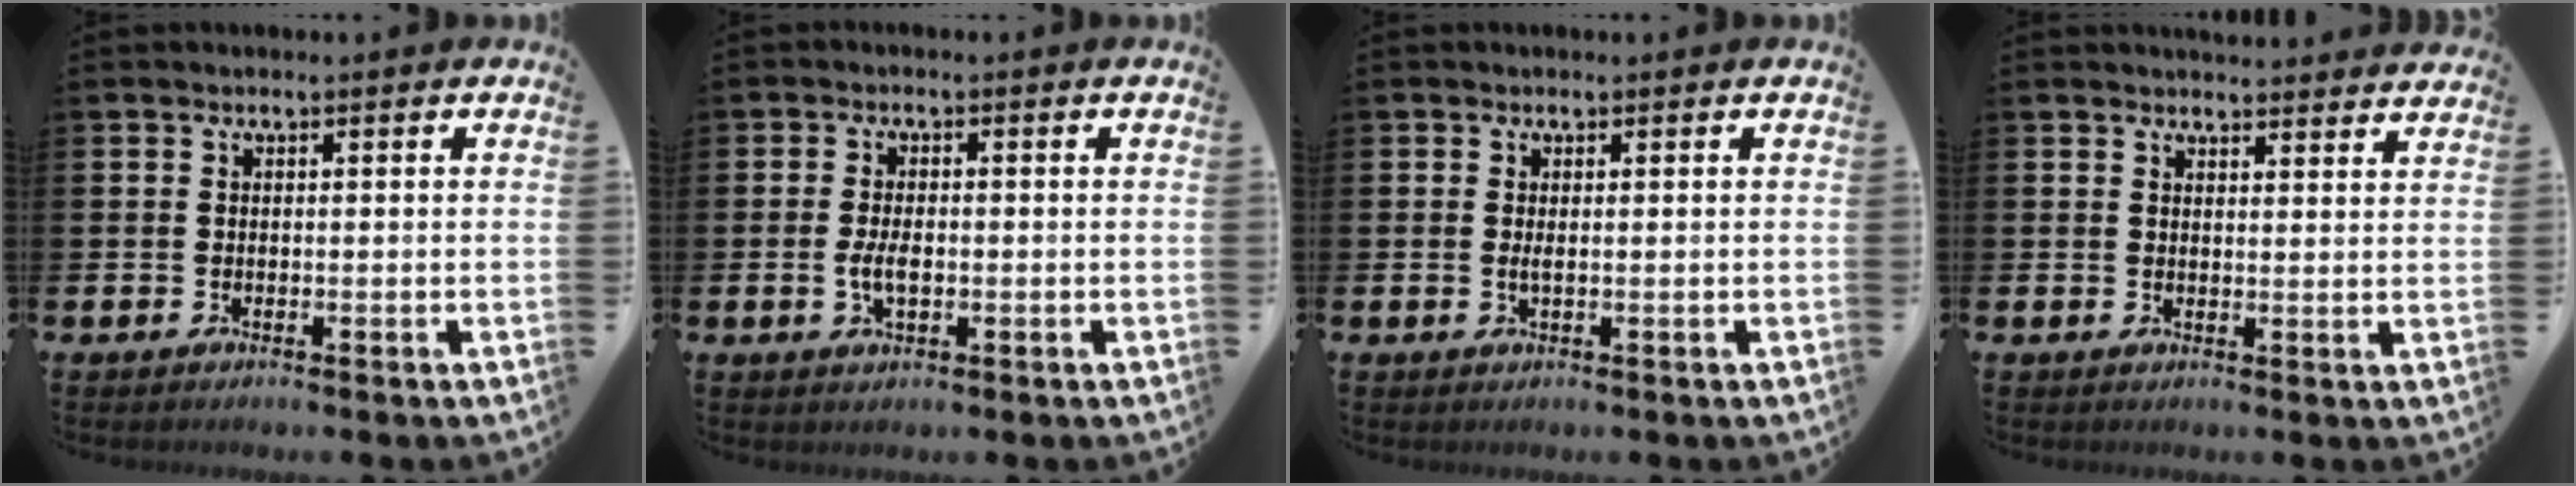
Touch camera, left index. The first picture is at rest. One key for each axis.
{"total": 3.1, "fx": -0.3, "fy": 1.5, "fz": 2.7, "tx": -0.047, "ty": 0.002, "tz": -0.008}
{"total": 0.8, "fx": 0.1, "fy": 0.1, "fz": 0.8, "tx": -0.019, "ty": 0.002, "tz": 0.003}
{"total": 3.1, "fx": 3.1, "fy": 0.2, "fz": -0.1, "tx": 0.010, "ty": -0.023, "tz": 0.054}